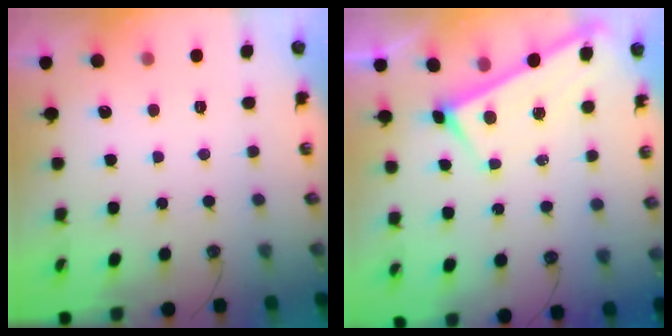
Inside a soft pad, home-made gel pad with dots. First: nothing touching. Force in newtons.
{"total": 3.1, "press": 3.1, "slide": 0.2}